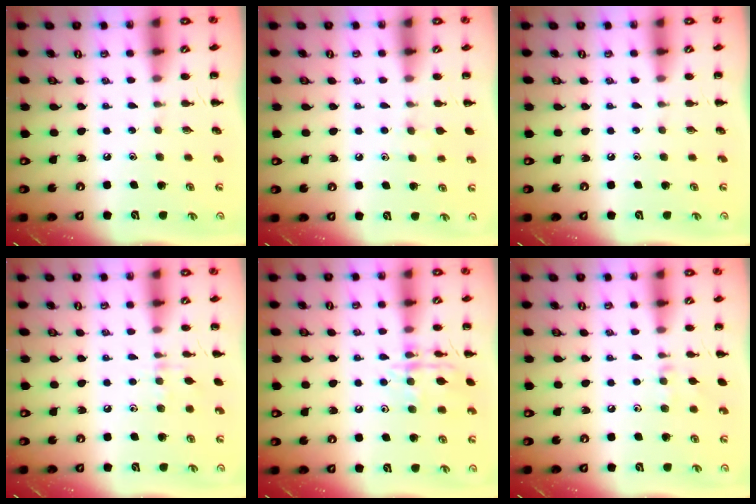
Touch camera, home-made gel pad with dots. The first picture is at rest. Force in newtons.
{"total": 5.0, "press": 4.6, "slide": 1.9}
{"total": 0.0}
{"total": 5.3, "press": 5.0, "slide": 1.7}
{"total": 12.2, "press": 12.2, "slide": 0.6}
{"total": 7.0, "press": 6.7, "slide": 1.9}